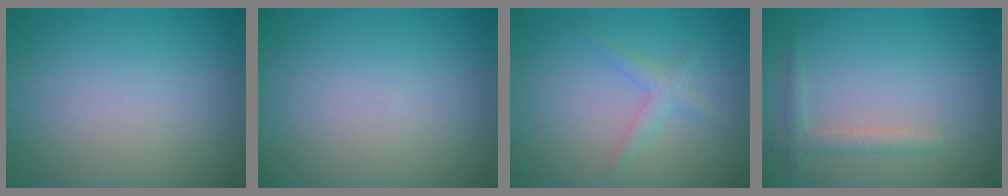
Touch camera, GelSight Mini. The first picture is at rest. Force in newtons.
{"total": 0.0}
{"total": 1.7, "press": 1.7, "slide": 0.1}
{"total": 1.7, "press": 1.6, "slide": 0.1}